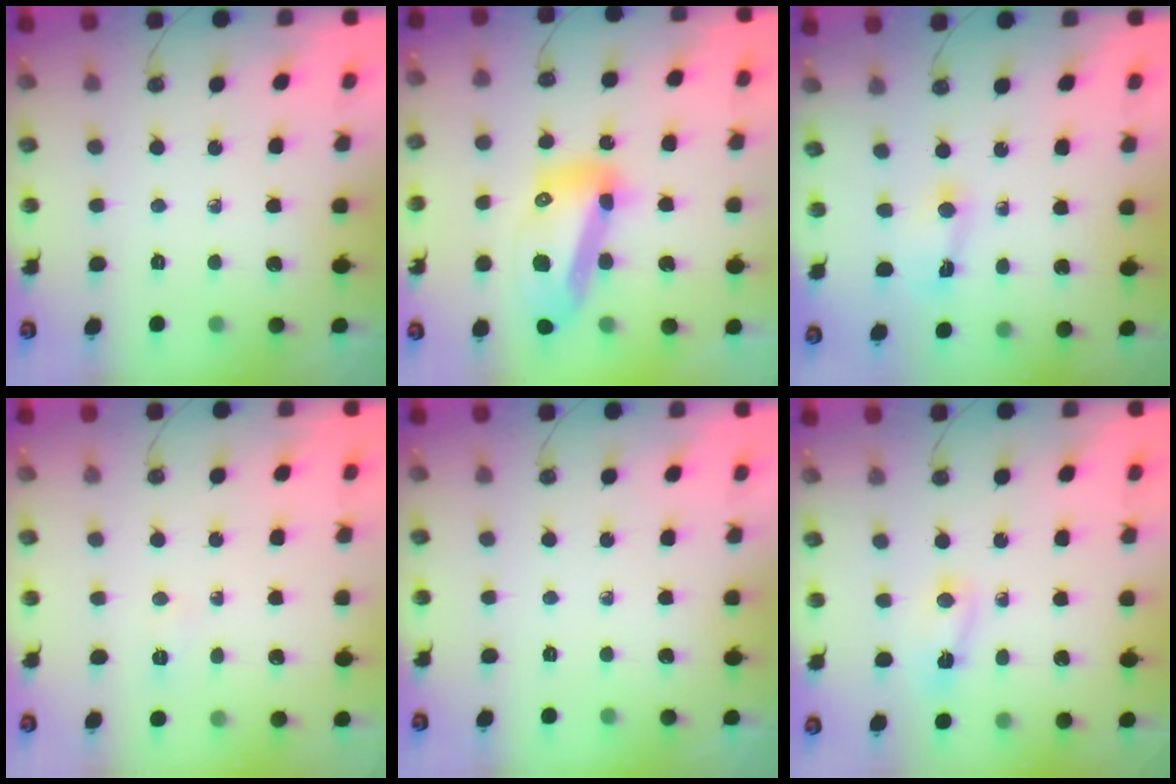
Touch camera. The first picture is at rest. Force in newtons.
{"total": 17.9, "press": 17.8, "slide": 2.1}
{"total": 2.2, "press": 2.2, "slide": 0.3}
{"total": 4.1, "press": 2.3, "slide": 3.4}
{"total": 0.0}
{"total": 2.4, "press": 2.3, "slide": 0.6}